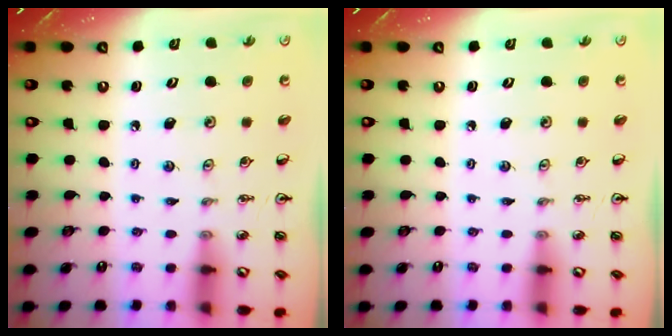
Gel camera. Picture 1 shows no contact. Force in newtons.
{"total": 0.0}